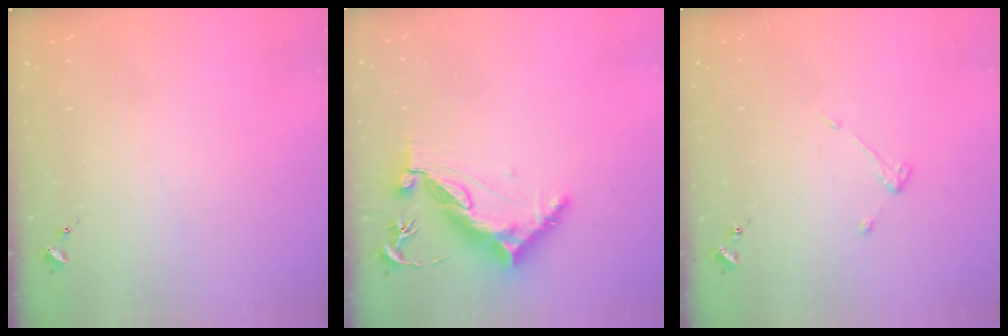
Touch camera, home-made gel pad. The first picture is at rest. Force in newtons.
{"total": 10.7, "press": 10.6, "slide": 1.2}
{"total": 3.0, "press": 3.0, "slide": 0.6}